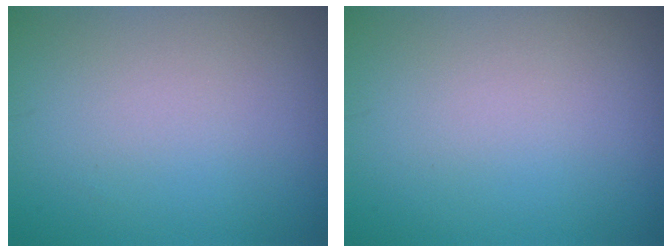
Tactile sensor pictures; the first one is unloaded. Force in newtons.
{"total": 0.0}